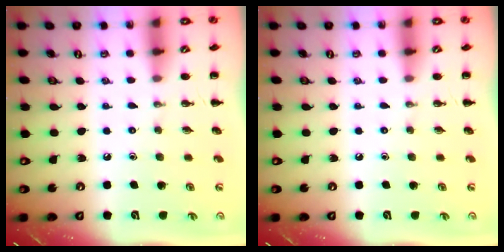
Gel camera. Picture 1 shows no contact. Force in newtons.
{"total": 0.0}